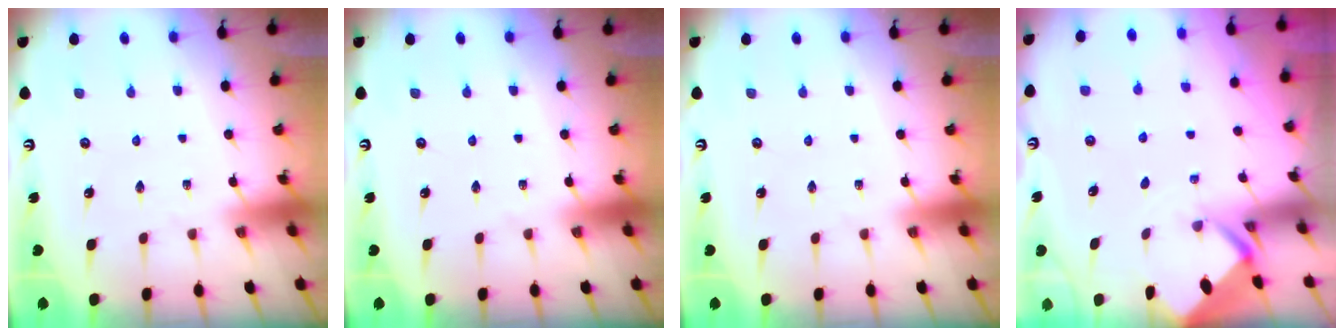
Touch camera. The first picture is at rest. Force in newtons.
{"total": 0.0}
{"total": 0.0}
{"total": 2.2, "press": 2.2, "slide": 0.2}